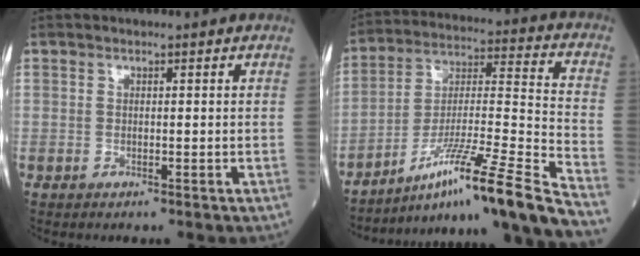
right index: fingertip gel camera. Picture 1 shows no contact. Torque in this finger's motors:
{"motor_torque": [-0.28, -0.85, 0.41, 0.09]}